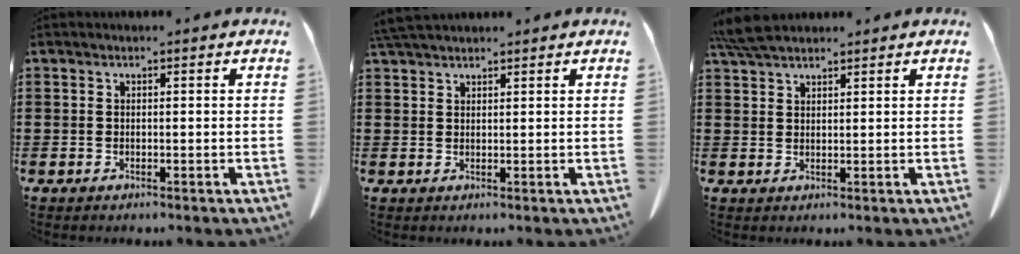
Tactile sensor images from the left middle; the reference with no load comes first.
{"total": 2.7, "force": [2.4, 0.5, 1.0], "torque": [-0.027, -0.002, 0.049]}
{"total": 4.5, "force": [3.8, 0.9, 2.2], "torque": [-0.053, -0.004, 0.074]}